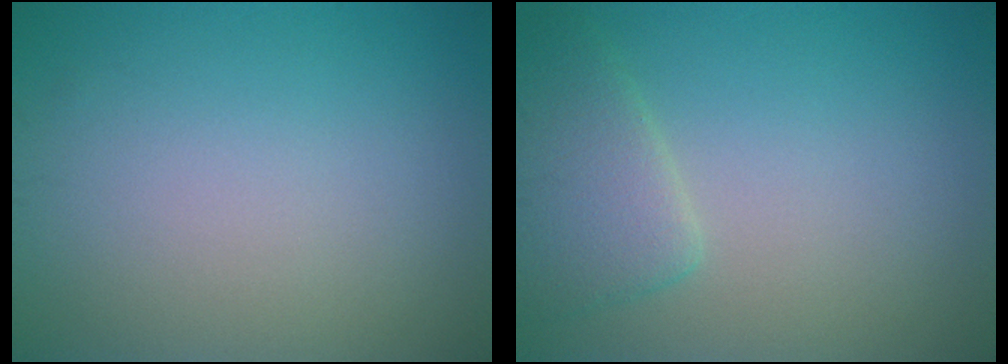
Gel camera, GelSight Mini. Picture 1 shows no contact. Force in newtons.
{"total": 3.6, "press": 3.6, "slide": 0.2}